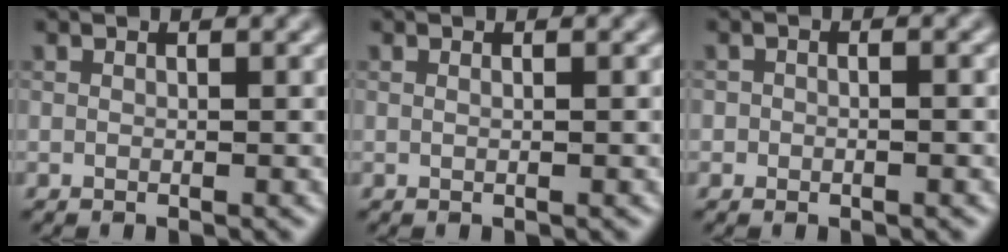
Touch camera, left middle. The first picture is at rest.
{"total": 0.8, "force": [0.3, 0.5, 0.6], "torque": [-0.011, -0.011, -0.008]}
{"total": 1.2, "force": [-0.2, 0.9, 0.8], "torque": [-0.013, -0.011, -0.009]}